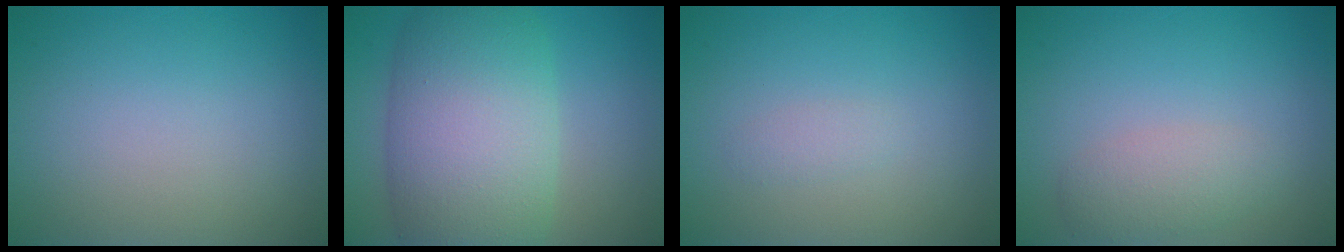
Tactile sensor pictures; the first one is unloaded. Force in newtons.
{"total": 11.3, "press": 11.3, "slide": 0.5}
{"total": 0.8, "press": 0.8, "slide": 0.1}
{"total": 2.3, "press": 2.3, "slide": 0.1}